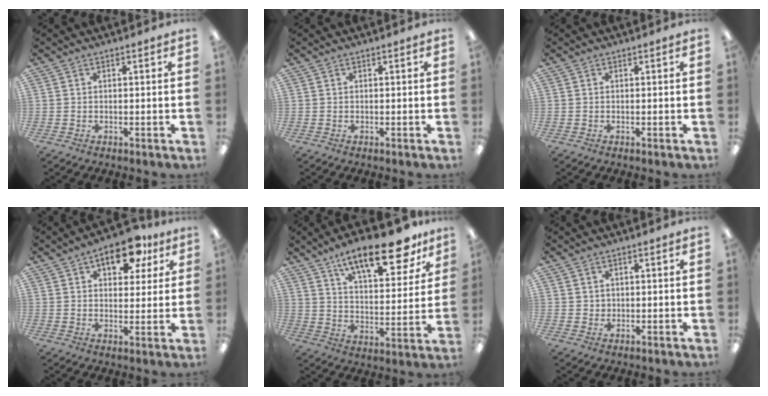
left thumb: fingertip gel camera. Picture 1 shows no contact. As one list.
[{"total": 0.0}, {"total": 0.0}, {"total": 11.9, "force": [6.5, 6.4, 7.7], "torque": [-0.090, -0.021, 0.105]}, {"total": 19.5, "force": [13.6, 6.8, 12.2], "torque": [-0.179, -0.080, 0.220]}, {"total": 1.3, "force": [0.7, 1.1, 0.0], "torque": [-0.003, 0.002, 0.013]}]